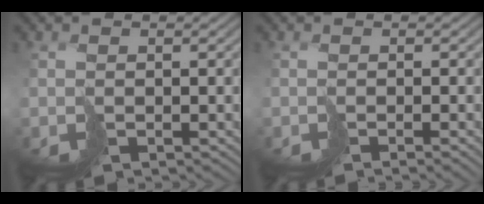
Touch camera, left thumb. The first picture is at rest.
{"total": 2.1, "force": [-0.7, 0.3, 1.9], "torque": [-0.021, -0.001, -0.019]}